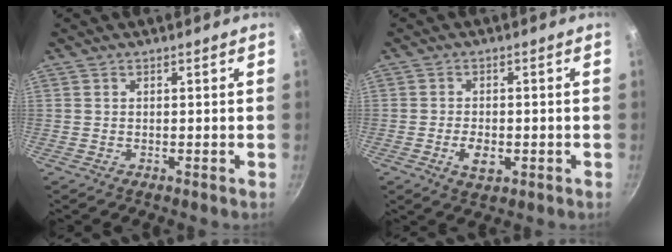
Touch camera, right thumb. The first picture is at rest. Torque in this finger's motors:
{"motor_torque": [-0.52, 0.31, -0.24, 0.16, 0.01]}